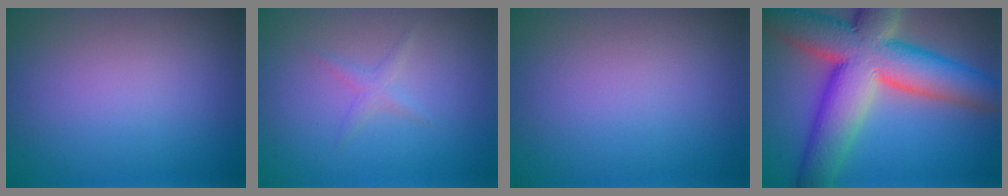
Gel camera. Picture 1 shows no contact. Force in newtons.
{"total": 1.1, "press": 1.1, "slide": 0.1}
{"total": 0.0}
{"total": 14.4, "press": 14.4, "slide": 1.1}